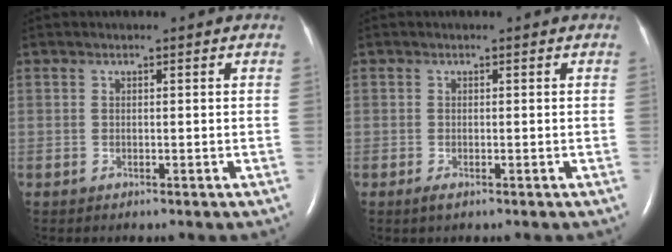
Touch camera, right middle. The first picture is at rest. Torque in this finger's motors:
{"motor_torque": [0.18, -0.16, 0.00, 0.00]}